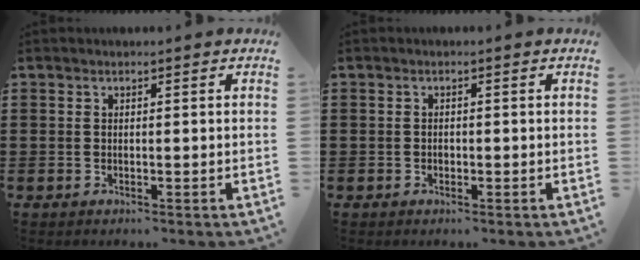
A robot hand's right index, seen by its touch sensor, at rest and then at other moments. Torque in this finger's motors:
{"motor_torque": [2.14, 0.00, 0.00, -0.01]}